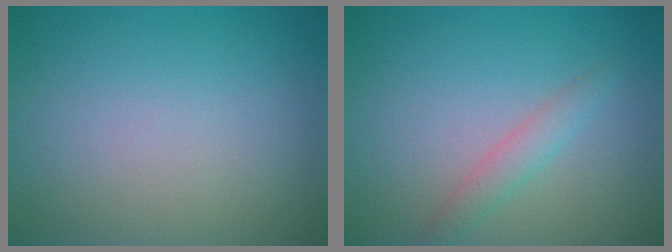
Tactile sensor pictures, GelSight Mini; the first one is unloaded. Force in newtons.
{"total": 1.8, "press": 1.8, "slide": 0.0}